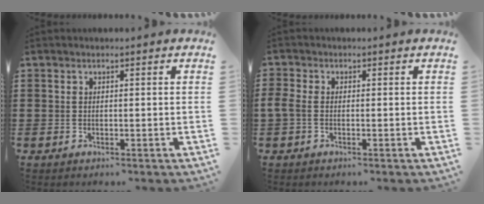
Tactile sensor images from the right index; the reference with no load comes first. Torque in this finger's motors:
{"motor_torque": [1.38, 0.76, 0.04, 0.05]}